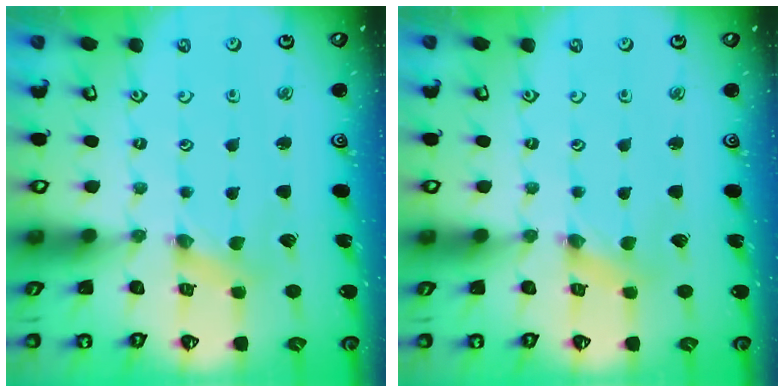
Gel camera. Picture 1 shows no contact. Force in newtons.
{"total": 1.3, "press": 1.3, "slide": 0.2}